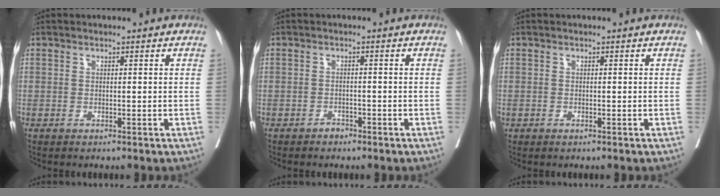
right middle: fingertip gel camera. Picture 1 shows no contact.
{"total": 1.1, "force": [-1.0, 0.5, 0.1], "torque": [-0.003, 0.002, -0.018]}
{"total": 0.0}